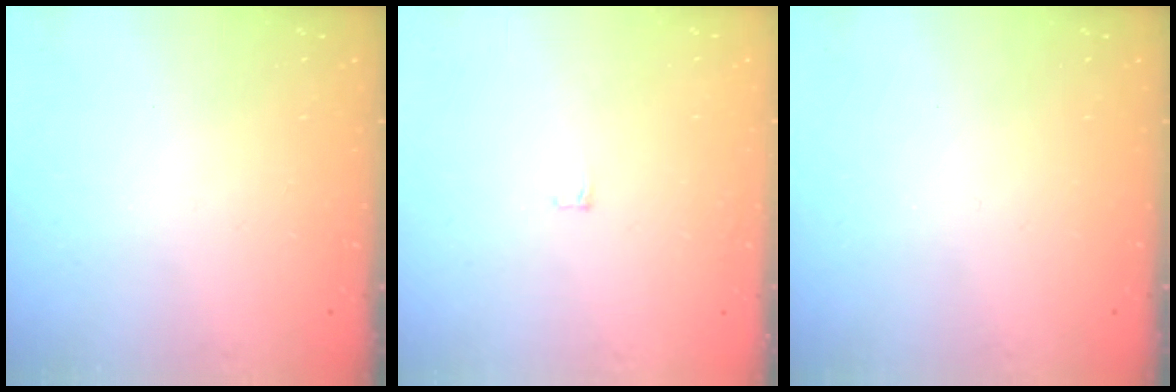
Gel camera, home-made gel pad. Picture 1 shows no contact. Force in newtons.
{"total": 2.4, "press": 2.4, "slide": 0.2}
{"total": 0.0}